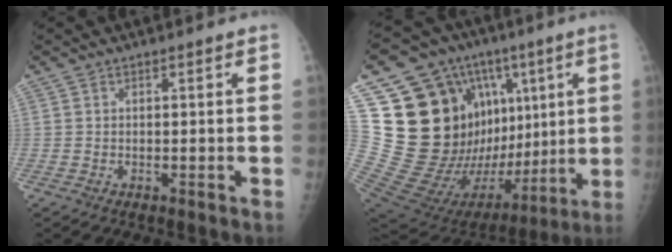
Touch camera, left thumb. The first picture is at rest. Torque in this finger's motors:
{"motor_torque": [1.95, 3.05, 0.09, -0.35, 0.09]}